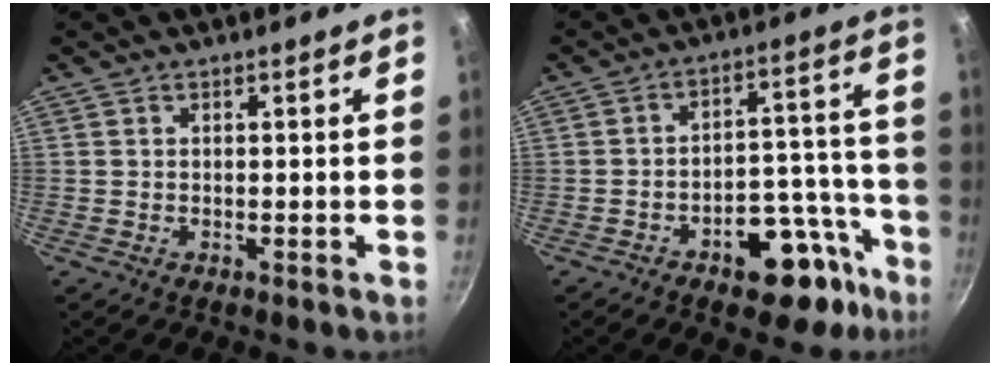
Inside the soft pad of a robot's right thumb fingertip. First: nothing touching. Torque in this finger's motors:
{"motor_torque": [3.05, 1.96, 0.88, -0.78, 0.05]}